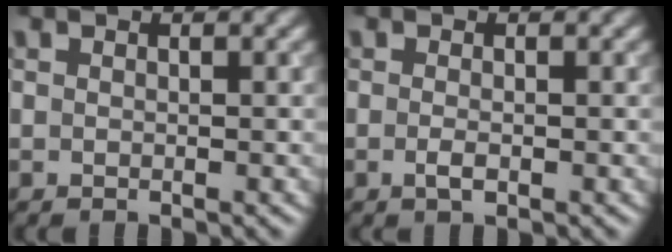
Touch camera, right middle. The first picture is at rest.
{"total": 1.2, "force": [-0.4, 0.4, 1.0], "torque": [-0.023, -0.004, -0.008]}